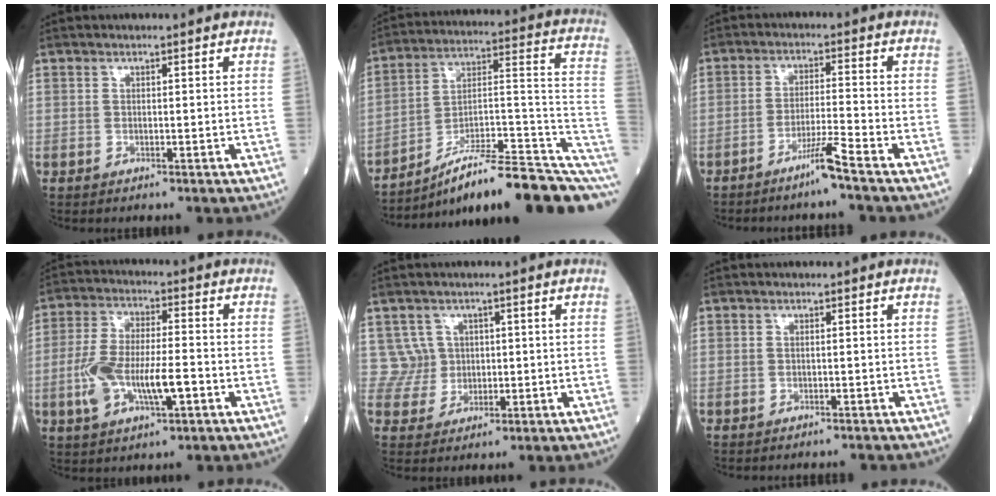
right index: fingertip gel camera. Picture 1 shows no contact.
{"total": 20.6, "force": [-13.2, 3.6, 15.4], "torque": [-0.159, 0.050, -0.200]}
{"total": 4.9, "force": [-3.6, -1.1, 3.1], "torque": [-0.058, -0.011, -0.075]}
{"total": 10.9, "force": [-2.8, 3.4, 10.0], "torque": [-0.206, 0.010, -0.047]}
{"total": 4.0, "force": [1.2, 3.8, -0.4], "torque": [0.019, 0.009, 0.023]}
{"total": 2.0, "force": [-2.0, 0.3, 0.0], "torque": [0.000, -0.005, -0.026]}